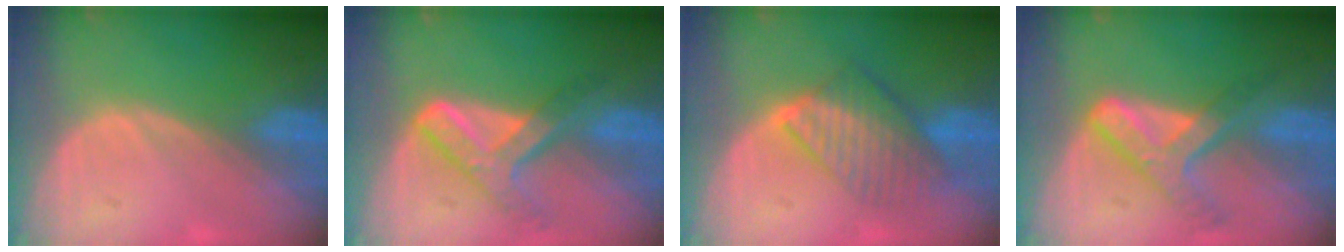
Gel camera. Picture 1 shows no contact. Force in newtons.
{"total": 7.2, "press": 6.2, "slide": 3.8}
{"total": 7.1, "press": 7.0, "slide": 1.5}
{"total": 7.2, "press": 6.1, "slide": 3.9}